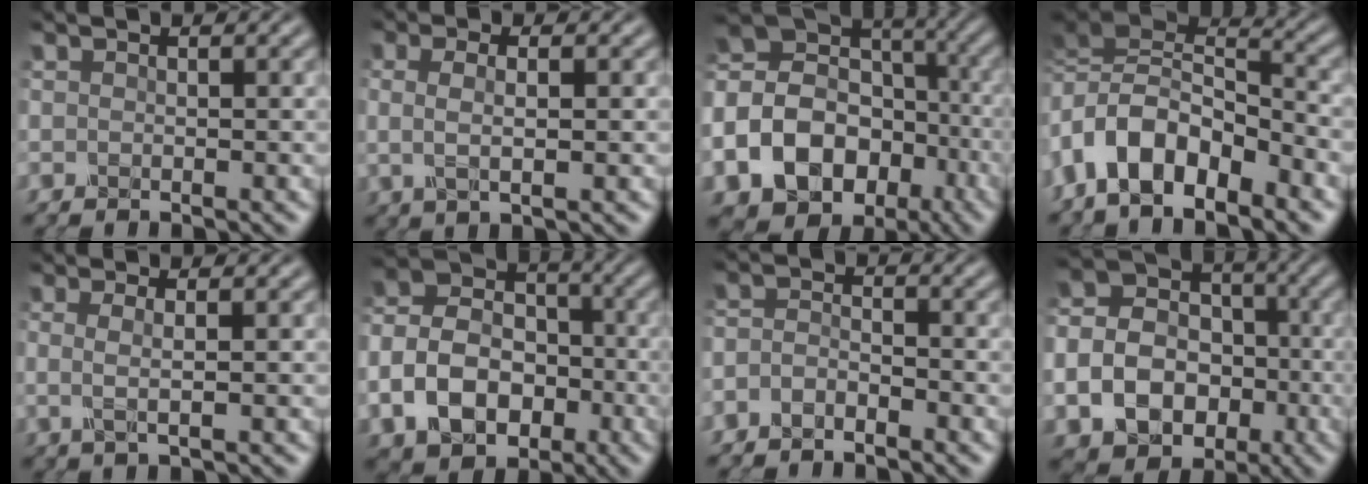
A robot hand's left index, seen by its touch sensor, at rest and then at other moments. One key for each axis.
{"total": 2.7, "fx": 0.4, "fy": 0.8, "fz": 2.5, "tx": -0.052, "ty": 0.003, "tz": 0.005}
{"total": 17.4, "fx": -6.8, "fy": 14.1, "fz": 7.6, "tx": -0.179, "ty": -0.017, "tz": -0.118}
{"total": 9.1, "fx": -3.4, "fy": 4.7, "fz": 7.0, "tx": -0.125, "ty": 0.014, "tz": -0.071}
{"total": 2.0, "fx": 0.3, "fy": 0.6, "fz": 1.9, "tx": -0.035, "ty": 0.003, "tz": 0.002}
{"total": 8.6, "fx": -3.2, "fy": 6.4, "fz": 4.8, "tx": -0.098, "ty": 0.004, "tz": -0.072}
{"total": 1.9, "fx": -1.5, "fy": 0.8, "fz": 0.9, "tx": -0.021, "ty": 0.005, "tz": -0.038}
{"total": 9.9, "fx": -3.0, "fy": 8.0, "fz": 5.0, "tx": -0.092, "ty": -0.022, "tz": -0.065}